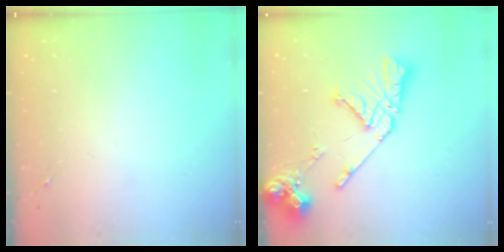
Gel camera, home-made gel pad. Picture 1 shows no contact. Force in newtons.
{"total": 16.1, "press": 16.0, "slide": 2.0}